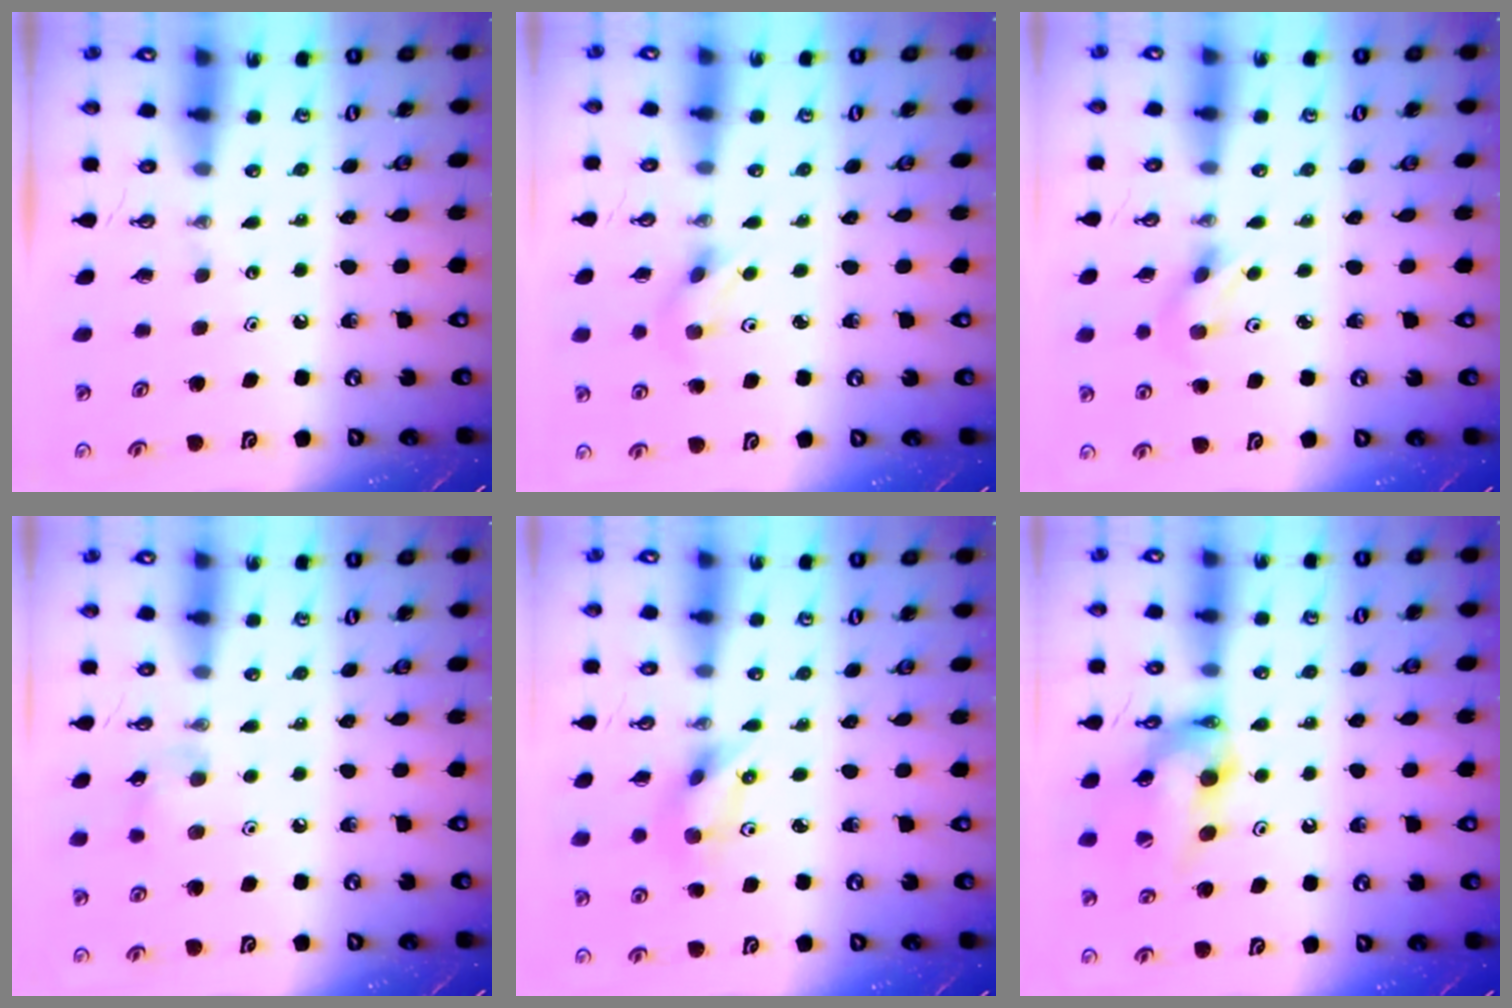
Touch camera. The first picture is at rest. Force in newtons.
{"total": 3.3, "press": 3.2, "slide": 1.1}
{"total": 3.5, "press": 2.6, "slide": 2.3}
{"total": 8.1, "press": 7.2, "slide": 3.7}
{"total": 5.6, "press": 4.5, "slide": 3.3}
{"total": 14.5, "press": 13.0, "slide": 6.3}